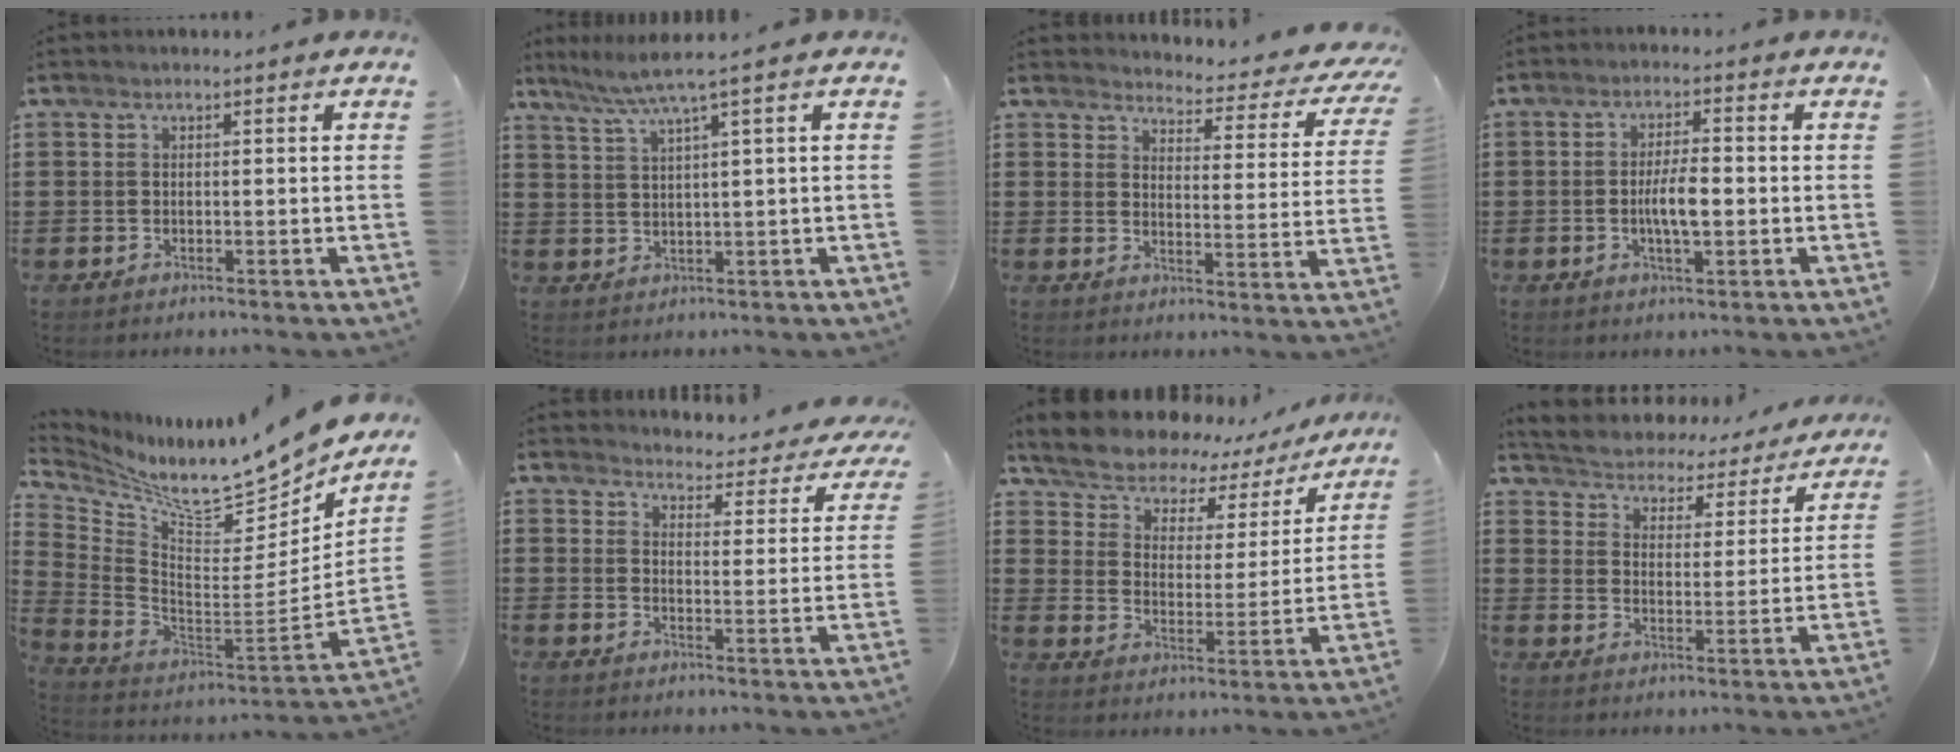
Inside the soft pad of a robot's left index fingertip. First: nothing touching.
{"total": 3.8, "force": [1.9, -0.8, 3.2], "torque": [-0.070, -0.011, 0.028]}
{"total": 3.6, "force": [3.4, 0.7, 1.1], "torque": [-0.027, -0.036, 0.049]}
{"total": 5.2, "force": [-0.6, 1.5, 4.9], "torque": [-0.094, 0.003, -0.014]}
{"total": 8.6, "force": [7.5, 1.1, 4.1], "torque": [-0.095, -0.078, 0.115]}
{"total": 3.7, "force": [3.7, 0.3, 0.2], "torque": [-0.020, -0.035, 0.058]}
{"total": 5.3, "force": [4.9, 1.7, 0.9], "torque": [-0.049, -0.038, 0.079]}
{"total": 3.1, "force": [3.1, 0.4, -0.5], "torque": [-0.015, -0.032, 0.042]}